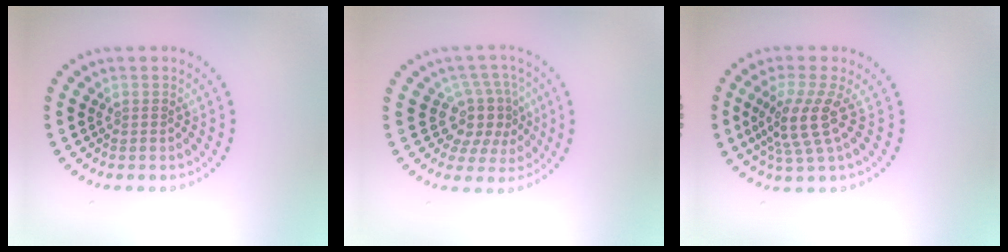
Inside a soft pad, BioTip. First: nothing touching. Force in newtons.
{"total": 3.9, "press": 3.2, "slide": 2.3}
{"total": 4.2, "press": 3.1, "slide": 2.8}